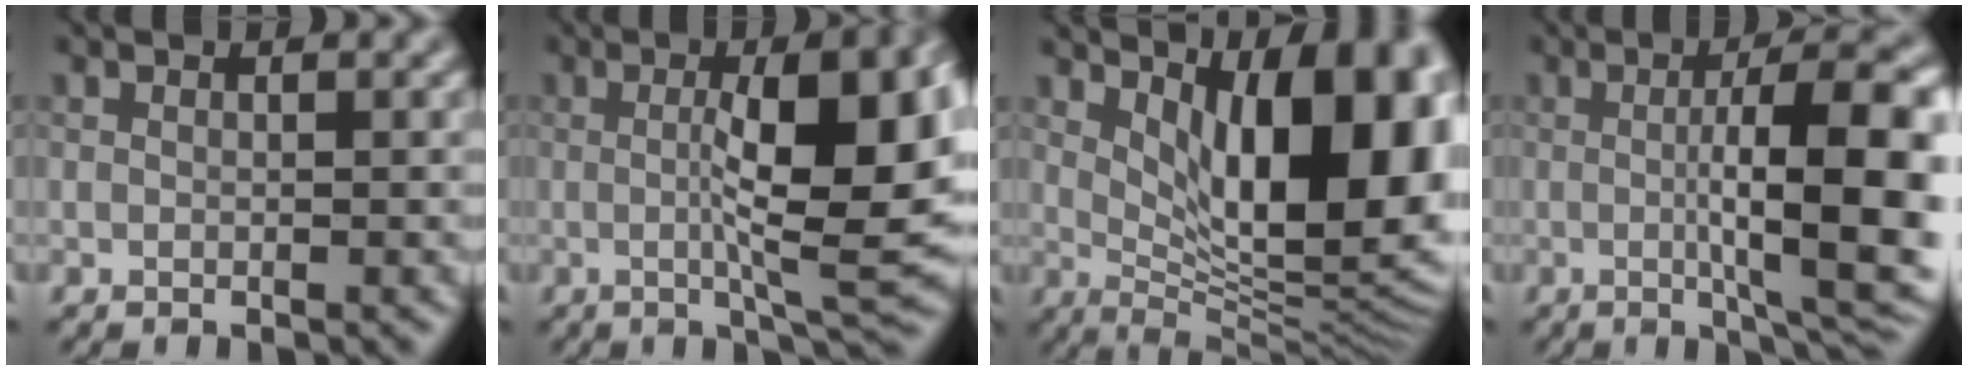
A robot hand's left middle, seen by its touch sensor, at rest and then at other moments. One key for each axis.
{"total": 11.4, "fx": 0.4, "fy": 2.6, "fz": 11.1, "tx": -0.154, "ty": 0.003, "tz": 0.006}
{"total": 13.7, "fx": 3.5, "fy": 5.7, "fz": 12.0, "tx": -0.129, "ty": 0.003, "tz": 0.054}
{"total": 11.3, "fx": -0.2, "fy": 2.9, "fz": 11.0, "tx": -0.138, "ty": -0.004, "tz": 0.000}